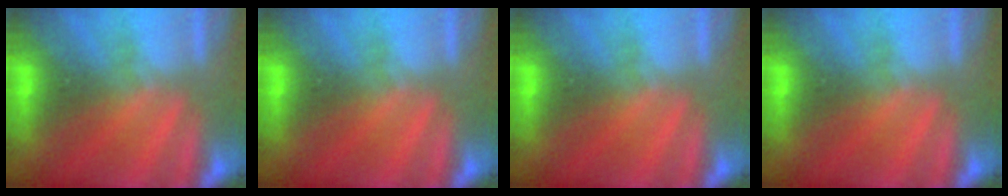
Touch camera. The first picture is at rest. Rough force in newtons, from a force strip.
{"total": 0.0}
{"total": 0.0}
{"total": 0.0}